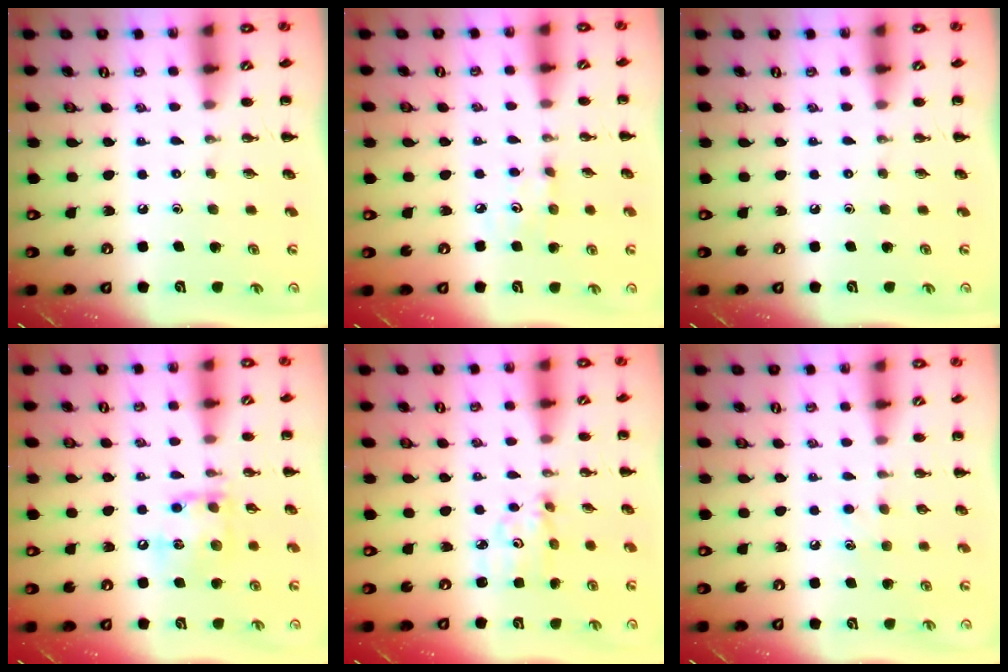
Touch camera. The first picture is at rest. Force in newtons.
{"total": 3.4, "press": 3.3, "slide": 1.0}
{"total": 0.0}
{"total": 12.4, "press": 12.3, "slide": 1.7}
{"total": 3.5, "press": 3.5, "slide": 0.1}
{"total": 4.4, "press": 4.2, "slide": 1.4}